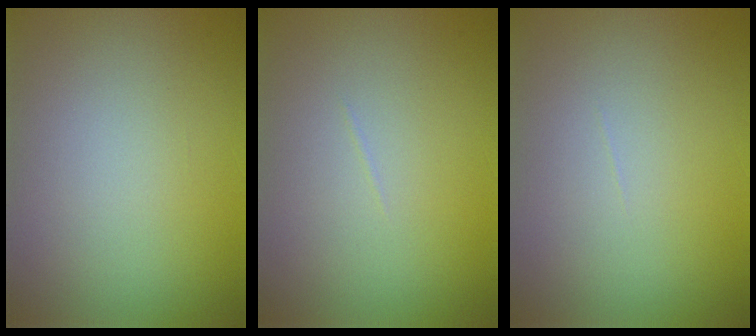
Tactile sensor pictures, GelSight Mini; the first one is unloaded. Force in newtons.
{"total": 0.0}
{"total": 0.0}